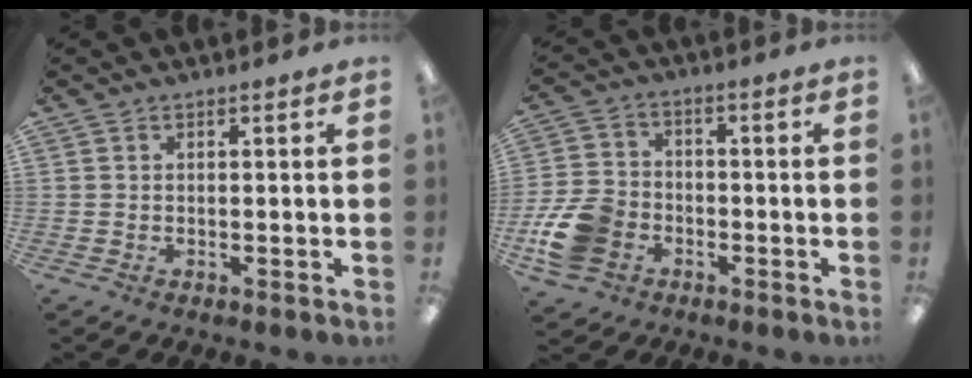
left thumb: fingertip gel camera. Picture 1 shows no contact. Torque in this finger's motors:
{"motor_torque": [-0.85, 1.31, 0.34, -0.20, 0.09]}